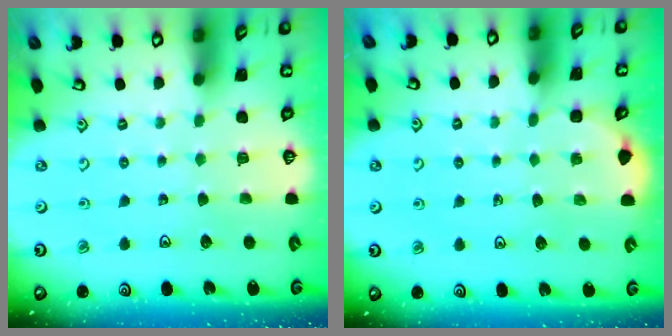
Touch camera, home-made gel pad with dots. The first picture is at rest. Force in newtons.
{"total": 1.8, "press": 1.8, "slide": 0.1}